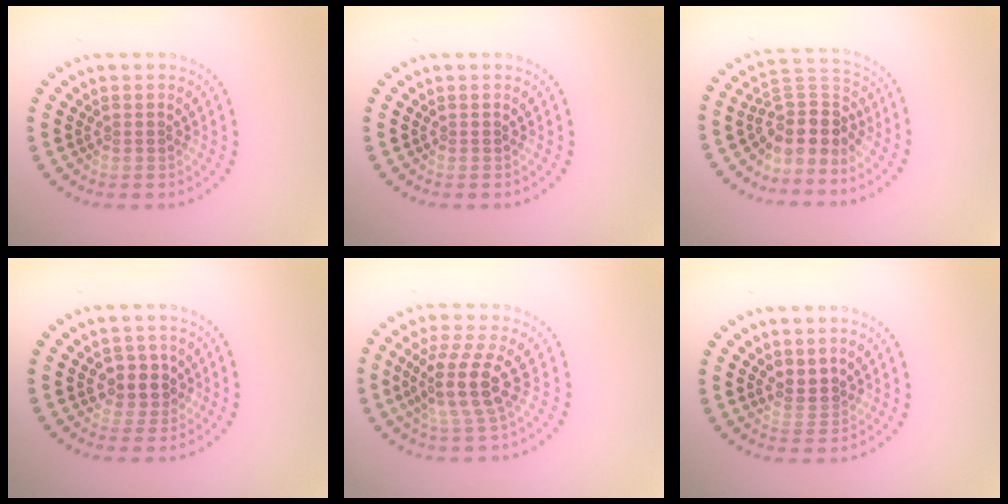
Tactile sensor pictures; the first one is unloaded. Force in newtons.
{"total": 0.0}
{"total": 4.1, "press": 3.3, "slide": 2.5}
{"total": 2.6, "press": 2.3, "slide": 1.1}
{"total": 4.2, "press": 3.2, "slide": 2.8}
{"total": 1.8, "press": 1.5, "slide": 0.9}